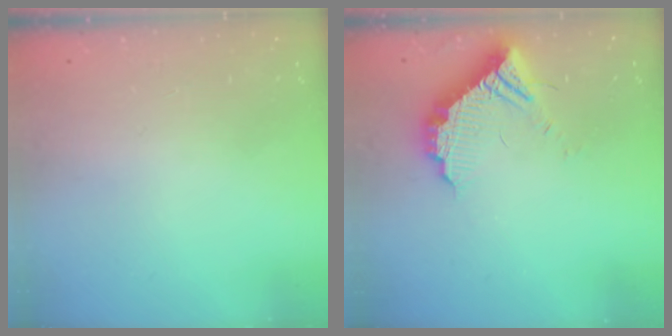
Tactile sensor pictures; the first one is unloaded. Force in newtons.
{"total": 10.6, "press": 10.6, "slide": 0.2}